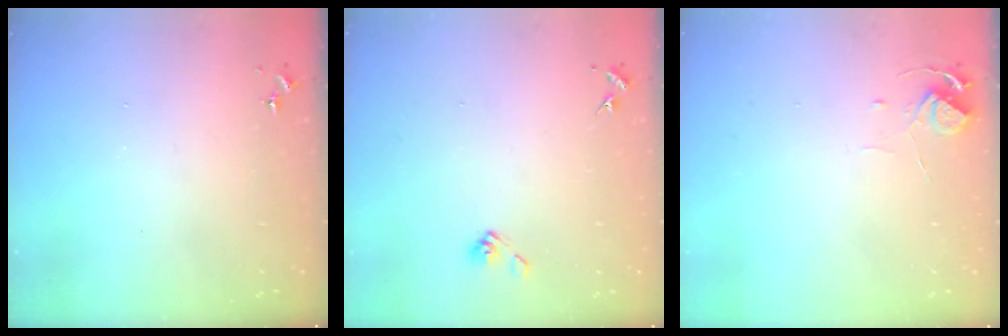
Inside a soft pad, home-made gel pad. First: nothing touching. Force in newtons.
{"total": 5.6, "press": 5.1, "slide": 2.3}
{"total": 6.1, "press": 6.0, "slide": 0.4}